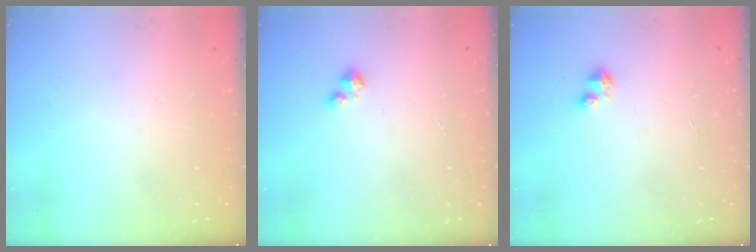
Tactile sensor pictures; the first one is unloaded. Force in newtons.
{"total": 1.7, "press": 1.7, "slide": 0.2}
{"total": 3.0, "press": 2.9, "slide": 0.2}